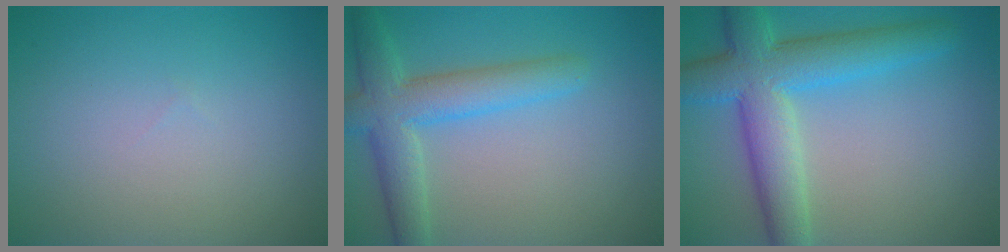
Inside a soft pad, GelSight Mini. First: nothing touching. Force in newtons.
{"total": 5.3, "press": 5.2, "slide": 0.3}
{"total": 7.6, "press": 7.6, "slide": 0.4}